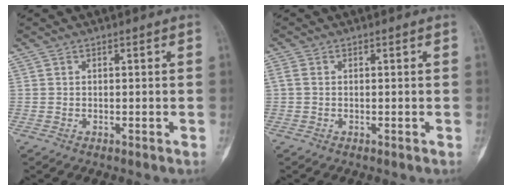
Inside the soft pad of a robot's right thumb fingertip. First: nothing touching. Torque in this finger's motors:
{"motor_torque": [-0.35, -0.07, -0.04, -0.01, -0.11]}